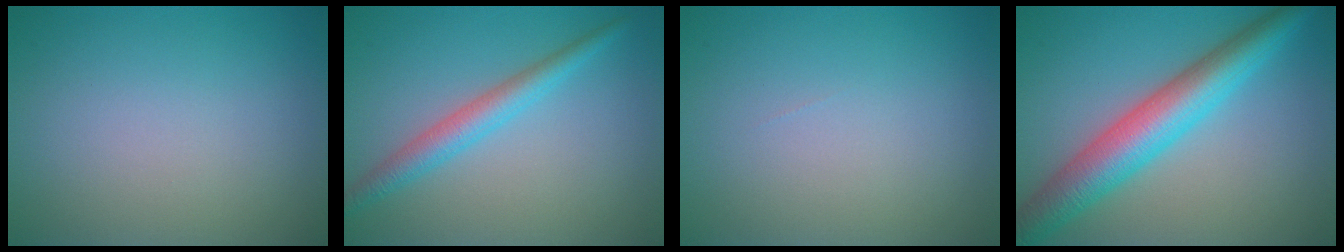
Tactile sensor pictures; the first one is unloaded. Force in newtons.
{"total": 3.1, "press": 3.1, "slide": 0.0}
{"total": 0.0}
{"total": 7.2, "press": 7.2, "slide": 0.1}